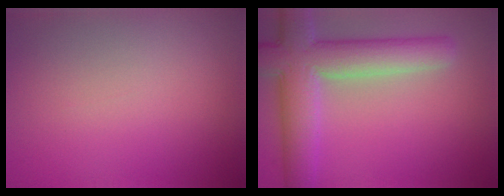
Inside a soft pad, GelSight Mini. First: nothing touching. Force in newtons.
{"total": 8.0, "press": 7.9, "slide": 0.8}